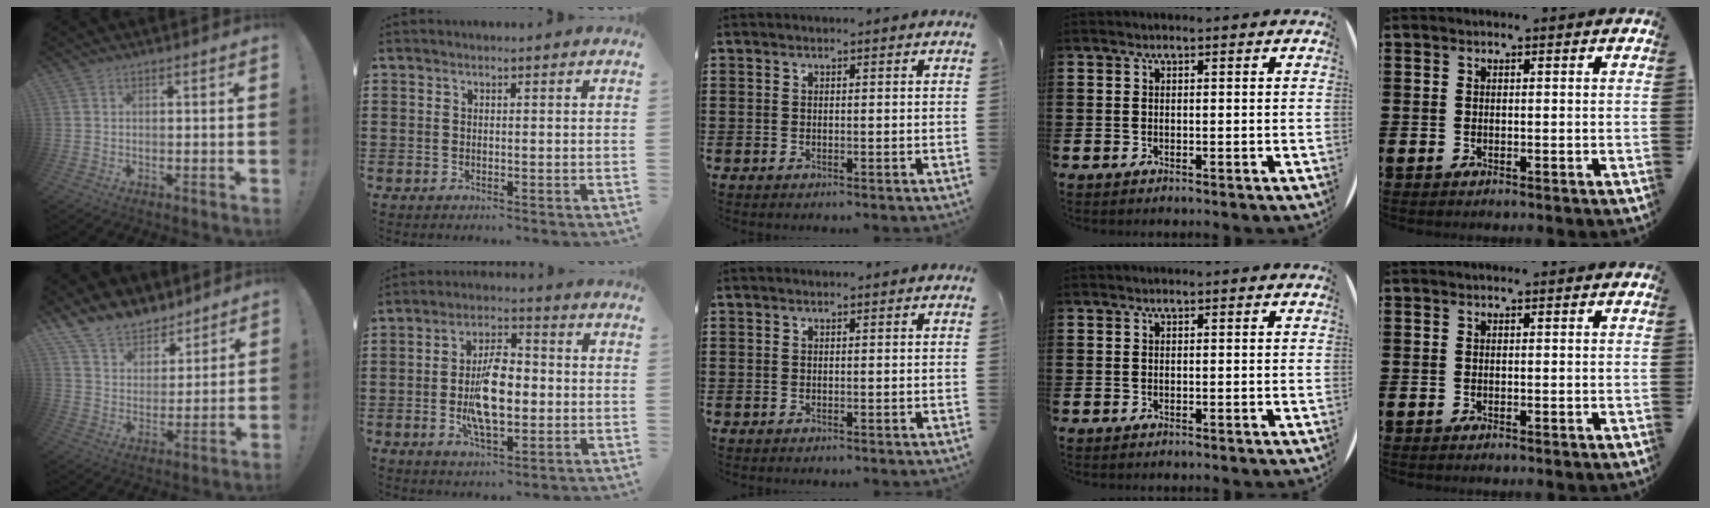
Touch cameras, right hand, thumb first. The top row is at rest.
{"thumb": {"total": 11.9, "force": [10.0, 6.1, 2.2], "torque": [-0.060, -0.076, 0.195]}, "index": {"total": 9.9, "force": [-1.3, 4.4, 8.8], "torque": [-0.170, 0.000, -0.026]}}